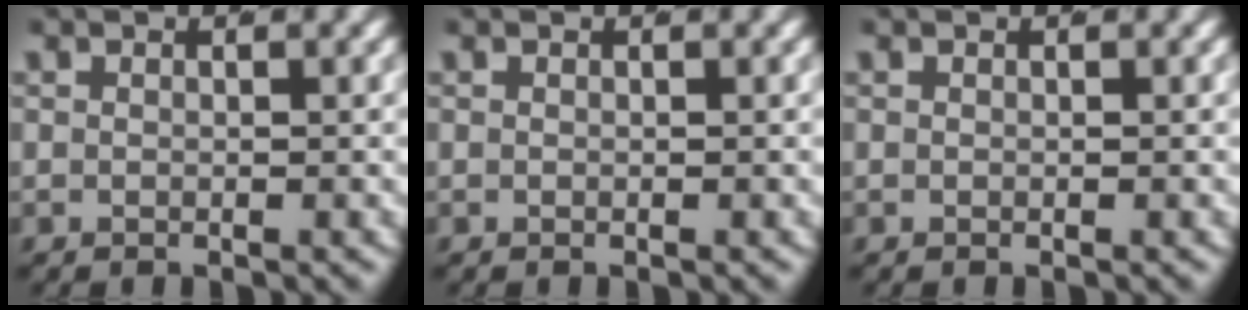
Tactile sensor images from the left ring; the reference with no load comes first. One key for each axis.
{"total": 0.0}
{"total": 0.0}